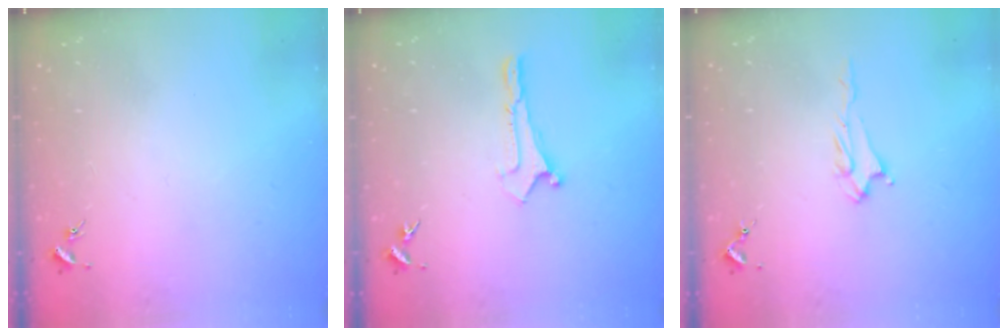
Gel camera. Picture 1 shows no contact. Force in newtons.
{"total": 0.0}
{"total": 3.2, "press": 3.2, "slide": 0.5}